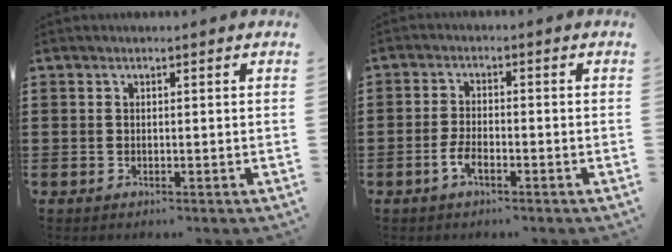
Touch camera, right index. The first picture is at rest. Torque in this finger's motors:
{"motor_torque": [0.31, 1.83, 0.12, 0.07]}